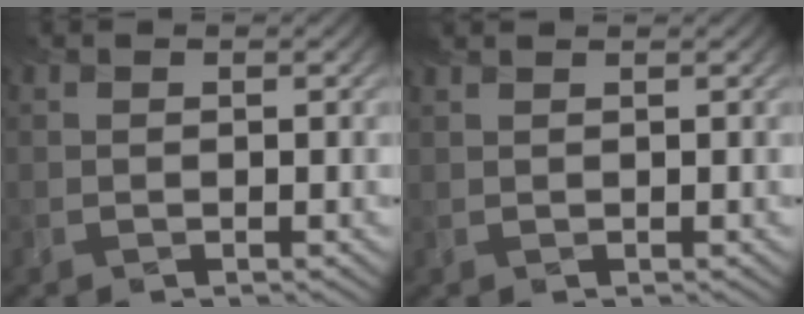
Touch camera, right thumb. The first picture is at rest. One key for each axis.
{"total": 1.3, "fx": 1.1, "fy": 0.0, "fz": 0.5, "tx": -0.021, "ty": 0.005, "tz": 0.014}